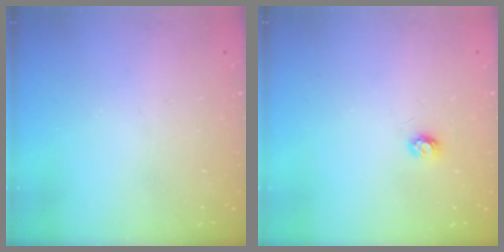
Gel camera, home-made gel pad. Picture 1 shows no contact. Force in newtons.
{"total": 3.4, "press": 3.4, "slide": 0.3}